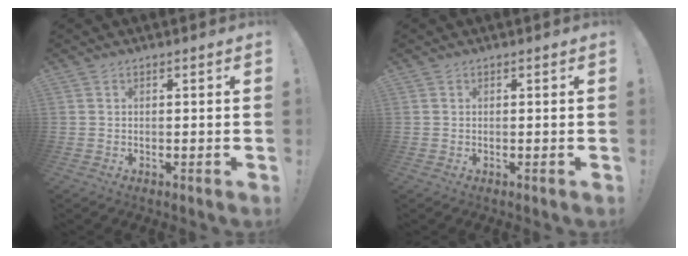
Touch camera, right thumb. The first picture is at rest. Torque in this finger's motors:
{"motor_torque": [-0.17, 0.22, 0.16, -0.06, -0.02]}